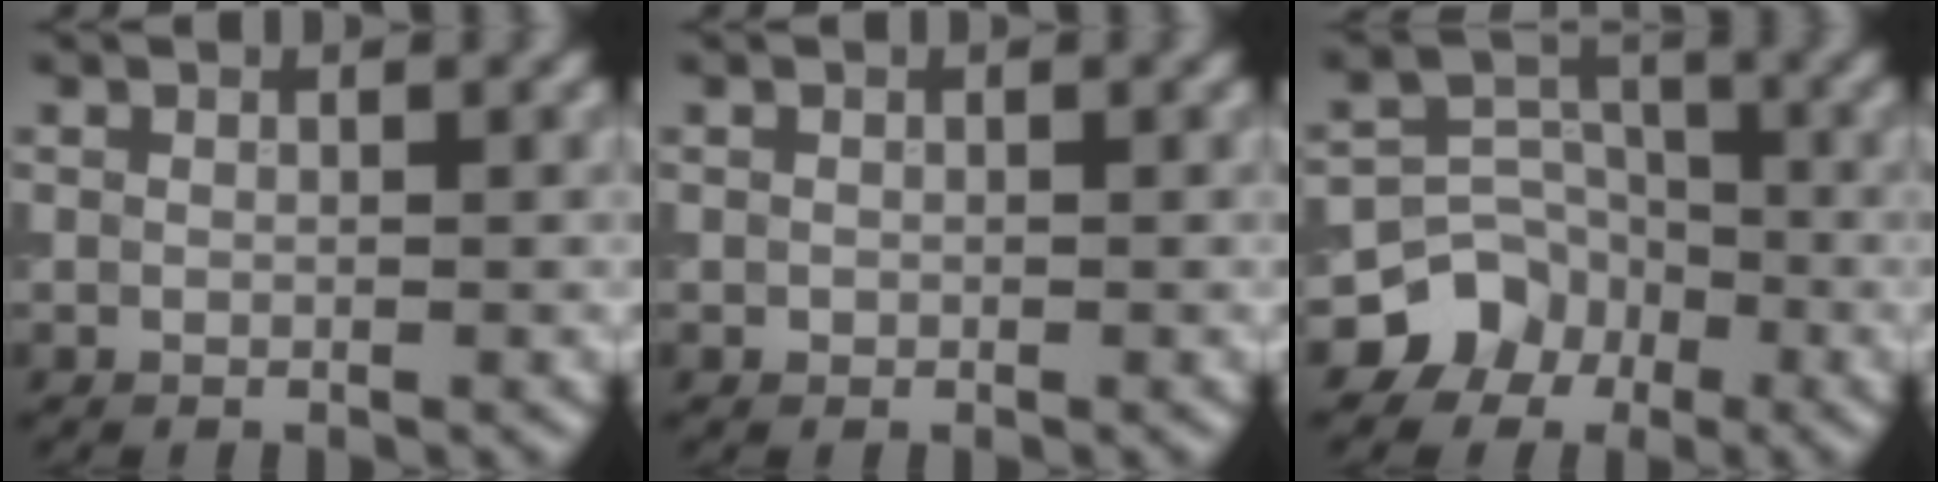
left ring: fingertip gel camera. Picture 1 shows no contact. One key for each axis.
{"total": 0.0}
{"total": 5.6, "fx": -3.5, "fy": 4.3, "fz": 0.8, "tx": 0.019, "ty": 0.012, "tz": -0.070}